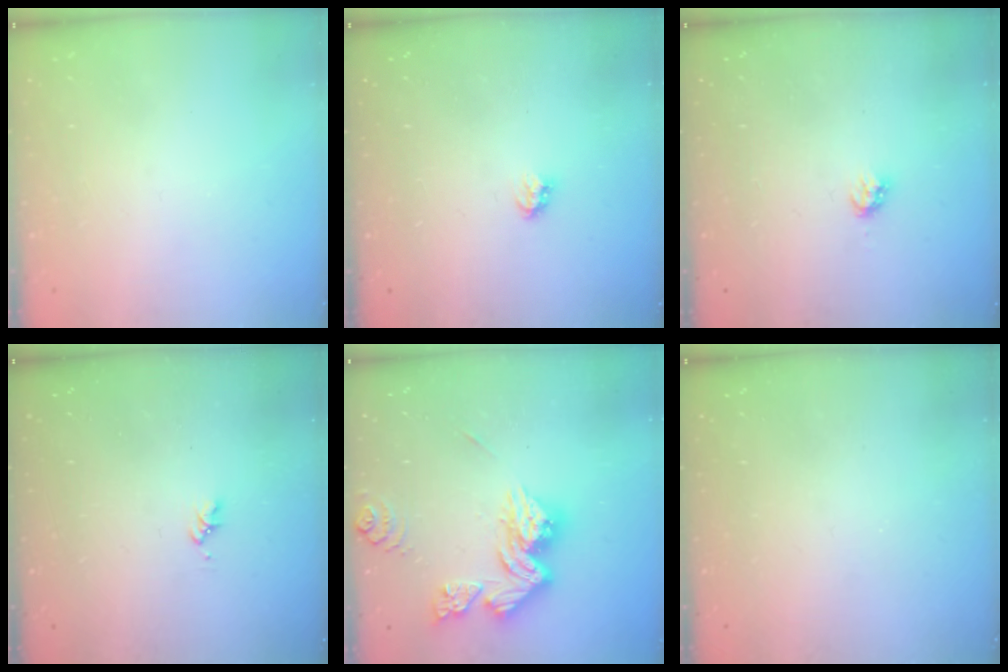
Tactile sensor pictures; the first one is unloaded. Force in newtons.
{"total": 2.8, "press": 2.8, "slide": 0.5}
{"total": 2.8, "press": 2.8, "slide": 0.2}
{"total": 1.6, "press": 1.6, "slide": 0.3}
{"total": 14.6, "press": 14.5, "slide": 1.5}
{"total": 0.0}